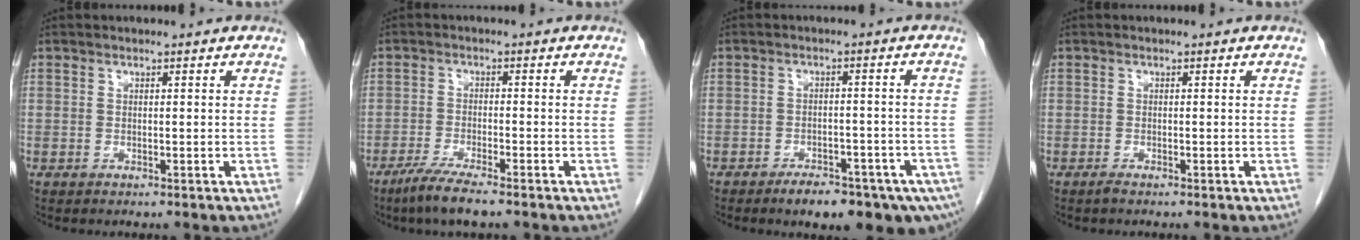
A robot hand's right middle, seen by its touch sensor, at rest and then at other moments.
{"total": 5.5, "force": [-4.1, 0.2, 3.7], "torque": [-0.074, -0.015, -0.073]}
{"total": 10.9, "force": [-7.7, 3.9, 6.7], "torque": [-0.067, 0.005, -0.106]}
{"total": 0.5, "force": [-0.5, 0.0, 0.2], "torque": [-0.008, -0.001, -0.009]}